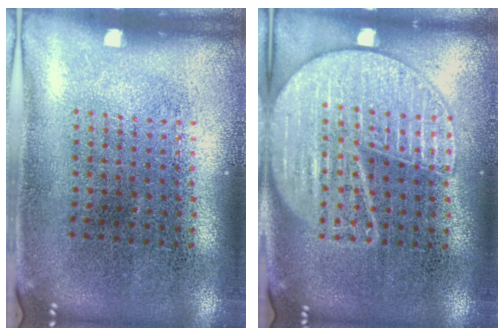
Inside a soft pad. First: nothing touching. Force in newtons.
{"total": 2.3, "press": 2.3, "slide": 0.3}